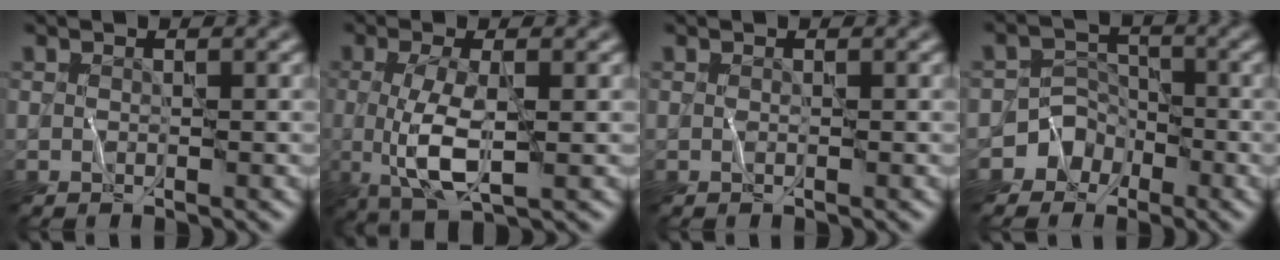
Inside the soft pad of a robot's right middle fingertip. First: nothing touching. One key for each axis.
{"total": 4.7, "fx": -0.1, "fy": 1.3, "fz": 4.6, "tx": -0.100, "ty": -0.010, "tz": 0.000}
{"total": 0.0}
{"total": 4.9, "fx": -2.9, "fy": 3.9, "fz": -0.1, "tx": 0.036, "ty": 0.005, "tz": -0.067}